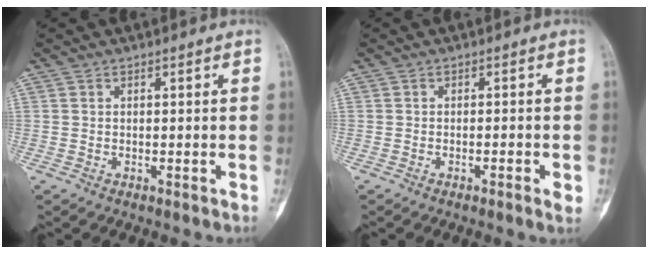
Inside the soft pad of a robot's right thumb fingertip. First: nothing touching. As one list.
[{"total": 2.2, "force": [-0.8, 0.3, 2.0], "torque": [-0.035, -0.001, -0.013]}]